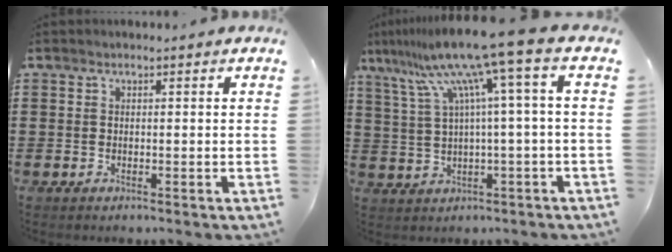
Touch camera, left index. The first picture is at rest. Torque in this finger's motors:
{"motor_torque": [2.14, 0.00, 1.05, 0.21]}